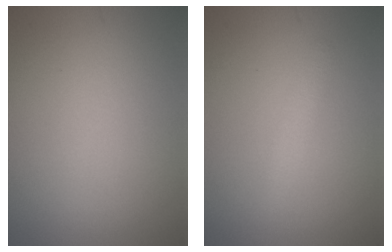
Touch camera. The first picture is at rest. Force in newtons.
{"total": 1.3, "press": 1.3, "slide": 0.0}